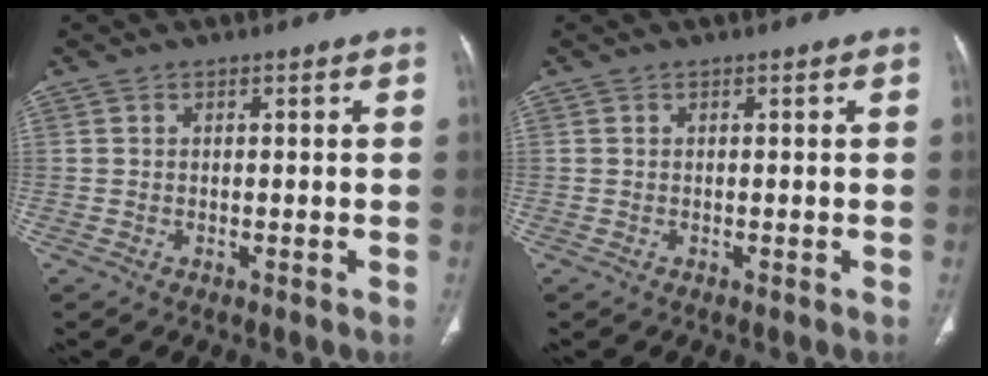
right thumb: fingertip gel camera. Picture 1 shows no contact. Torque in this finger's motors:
{"motor_torque": [-0.07, 0.29, 0.20, -0.03, -0.03]}